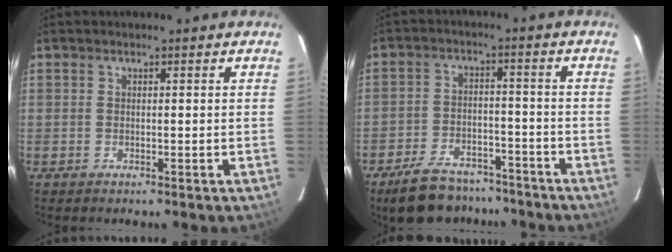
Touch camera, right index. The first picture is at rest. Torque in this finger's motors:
{"motor_torque": [1.04, -1.10, 0.29, 0.05]}